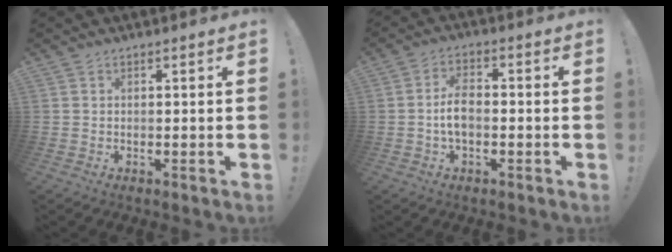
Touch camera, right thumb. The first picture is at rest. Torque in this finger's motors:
{"motor_torque": [0.03, 0.16, 0.56, -0.16, 0.13]}